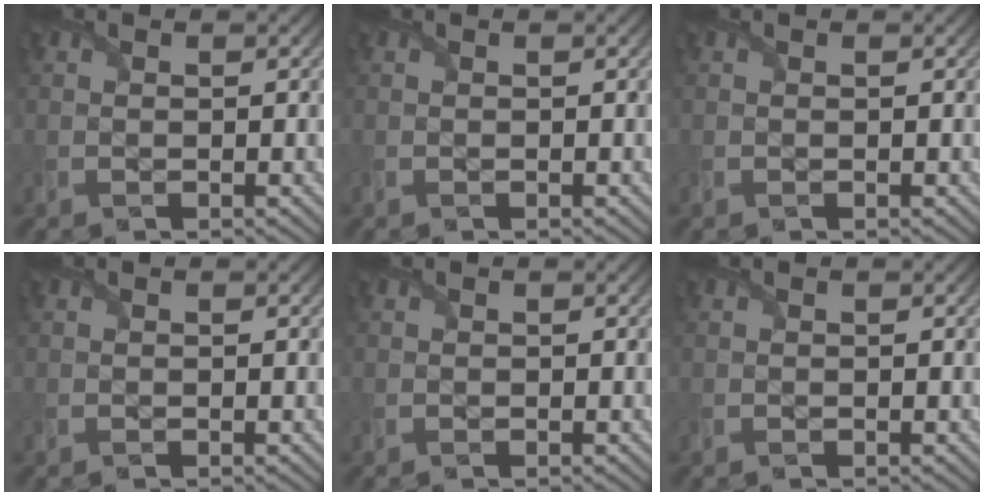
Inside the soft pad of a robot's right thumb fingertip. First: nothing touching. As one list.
[{"total": 0.0}, {"total": 0.0}, {"total": 0.0}, {"total": 0.0}, {"total": 0.0}]